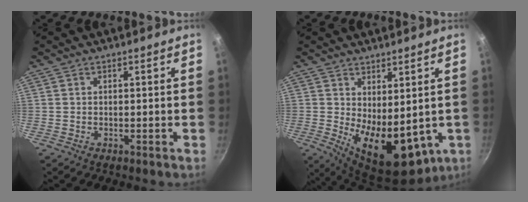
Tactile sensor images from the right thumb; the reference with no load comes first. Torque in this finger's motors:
{"motor_torque": [-0.17, 1.17, 1.74, 0.10, 0.39]}